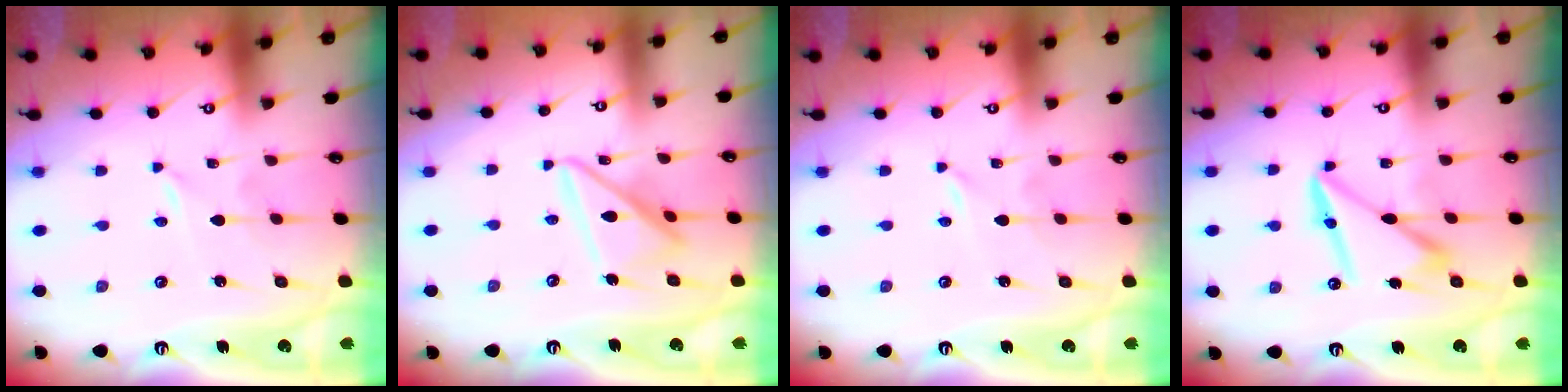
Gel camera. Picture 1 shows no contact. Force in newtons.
{"total": 14.6, "press": 14.6, "slide": 1.3}
{"total": 0.0}
{"total": 10.0, "press": 9.9, "slide": 1.3}